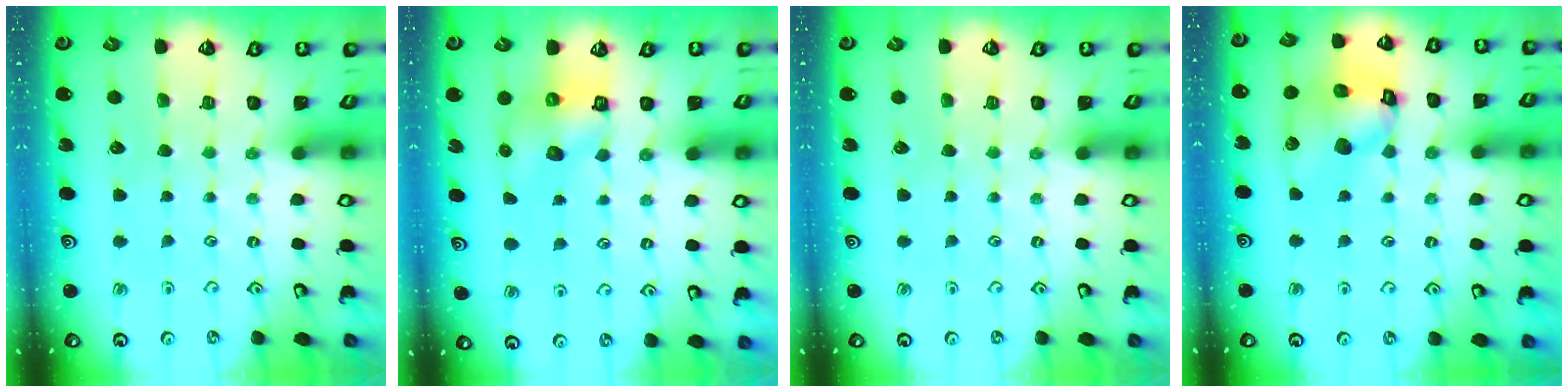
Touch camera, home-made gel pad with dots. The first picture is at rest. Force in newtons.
{"total": 6.2, "press": 6.1, "slide": 0.7}
{"total": 0.0}
{"total": 14.4, "press": 14.3, "slide": 1.8}